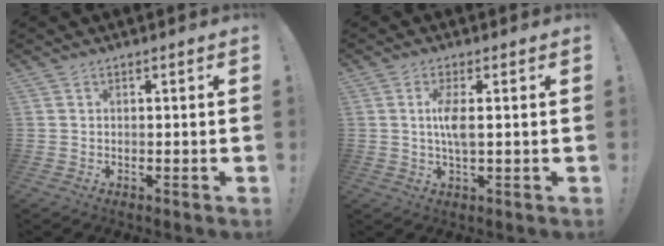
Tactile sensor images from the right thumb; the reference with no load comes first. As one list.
[{"total": 5.5, "force": [0.6, 1.5, 5.2], "torque": [-0.100, -0.003, 0.005]}]